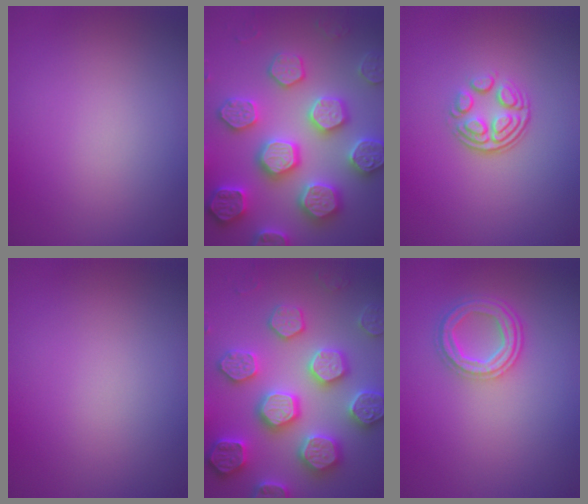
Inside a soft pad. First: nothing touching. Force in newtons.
{"total": 7.9, "press": 7.7, "slide": 1.6}
{"total": 3.5, "press": 2.4, "slide": 2.5}
{"total": 0.0}
{"total": 7.9, "press": 7.7, "slide": 1.6}
{"total": 4.1, "press": 3.1, "slide": 2.6}